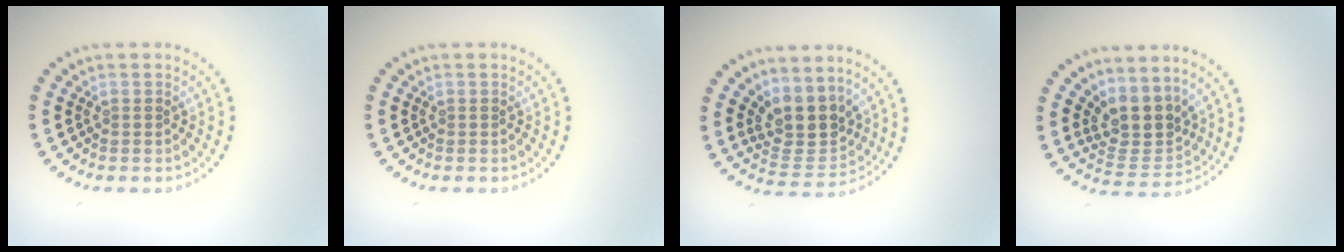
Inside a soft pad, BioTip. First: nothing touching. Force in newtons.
{"total": 0.0}
{"total": 4.1, "press": 3.4, "slide": 2.3}
{"total": 4.0, "press": 3.1, "slide": 2.5}